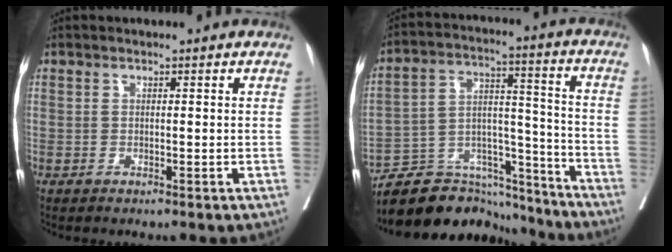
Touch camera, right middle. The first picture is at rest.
{"total": 15.6, "force": [-14.9, 4.5, 2.0], "torque": [-0.024, 0.057, -0.238]}